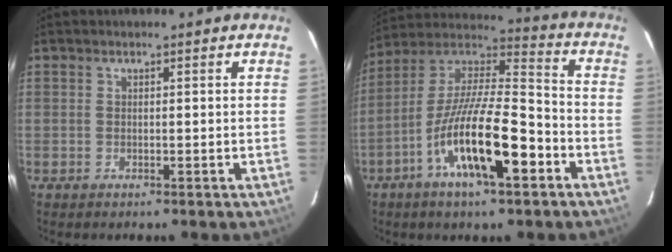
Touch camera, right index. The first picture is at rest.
{"total": 18.4, "force": [-7.9, 4.9, 15.9], "torque": [-0.290, -0.010, -0.148]}